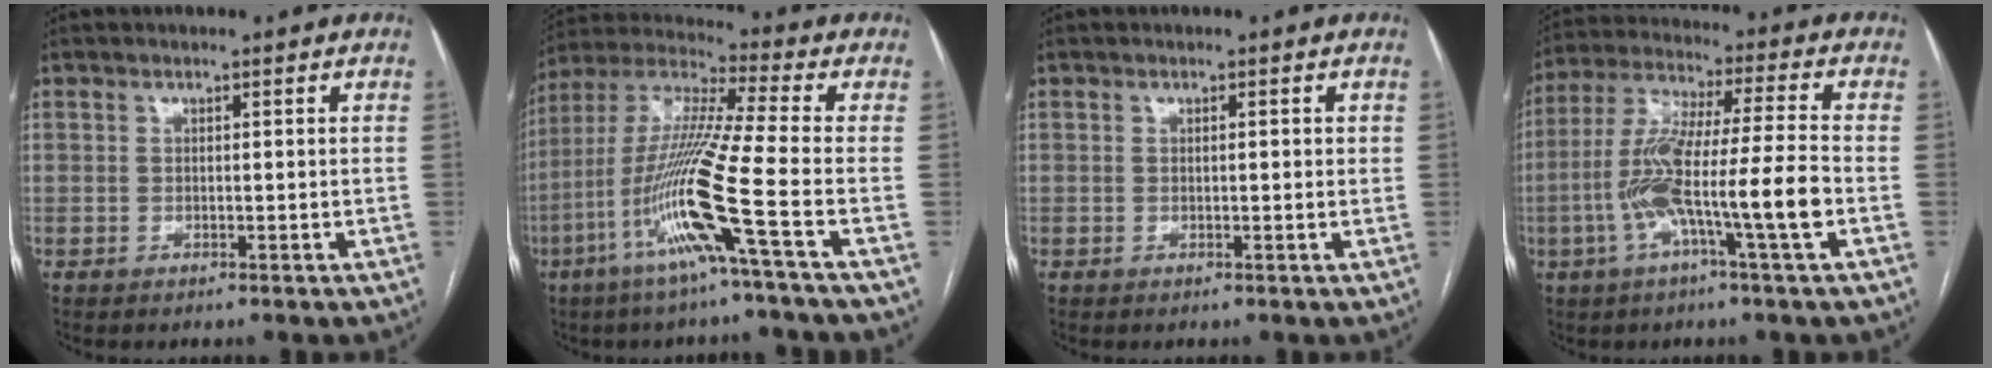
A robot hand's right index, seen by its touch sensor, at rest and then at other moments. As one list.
[{"total": 15.7, "force": [-6.1, -1.7, 14.3], "torque": [-0.296, -0.014, -0.125]}, {"total": 1.1, "force": [0.2, 0.3, 1.0], "torque": [-0.016, 0.002, 0.002]}, {"total": 14.0, "force": [-4.1, -0.2, 13.4], "torque": [-0.266, 0.007, -0.082]}]